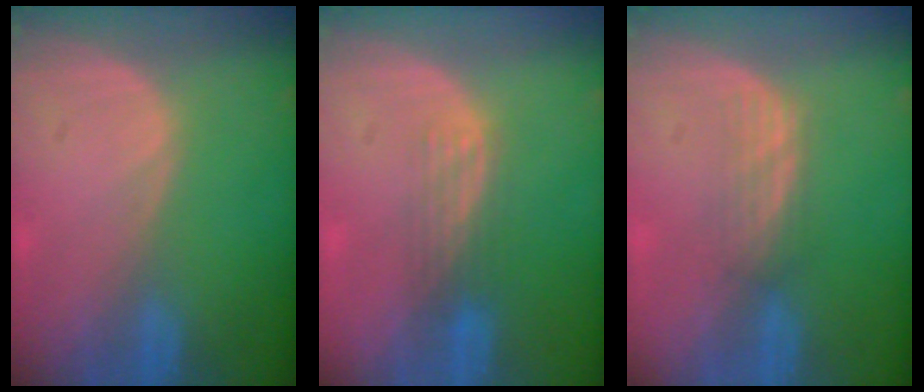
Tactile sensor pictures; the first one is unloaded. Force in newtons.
{"total": 2.9, "press": 2.7, "slide": 1.1}
{"total": 3.0, "press": 2.6, "slide": 1.5}